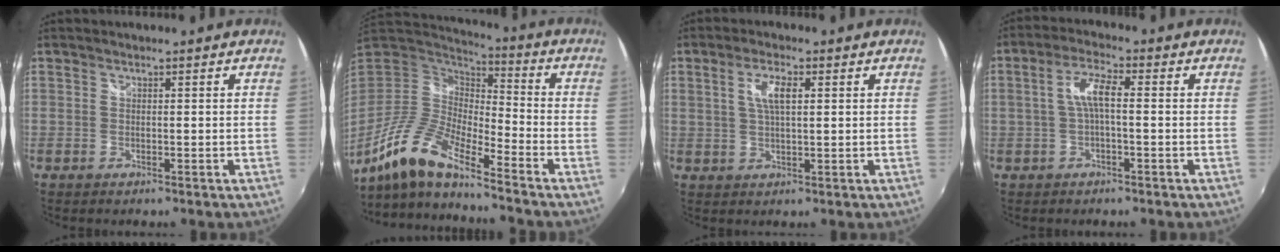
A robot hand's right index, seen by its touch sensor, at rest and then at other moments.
{"total": 14.6, "force": [-10.8, 2.9, 9.4], "torque": [-0.182, -0.016, -0.218]}
{"total": 5.0, "force": [1.5, 1.6, 4.5], "torque": [-0.085, 0.005, 0.028]}
{"total": 5.3, "force": [-0.2, 1.4, 5.1], "torque": [-0.102, 0.013, -0.001]}